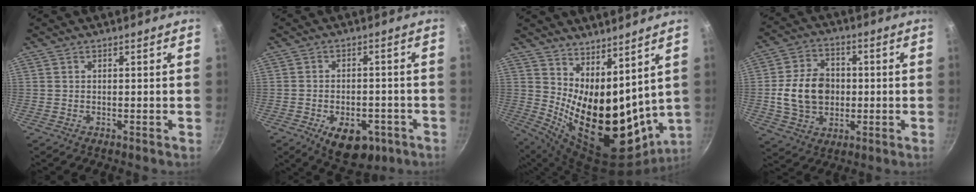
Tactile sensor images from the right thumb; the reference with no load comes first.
{"total": 11.2, "force": [-5.0, 6.6, 7.6], "torque": [-0.078, 0.015, -0.057]}
{"total": 18.9, "force": [7.8, 8.9, 14.7], "torque": [-0.201, -0.082, 0.154]}
{"total": 12.8, "force": [-0.3, 9.9, 8.0], "torque": [-0.122, 0.015, -0.006]}